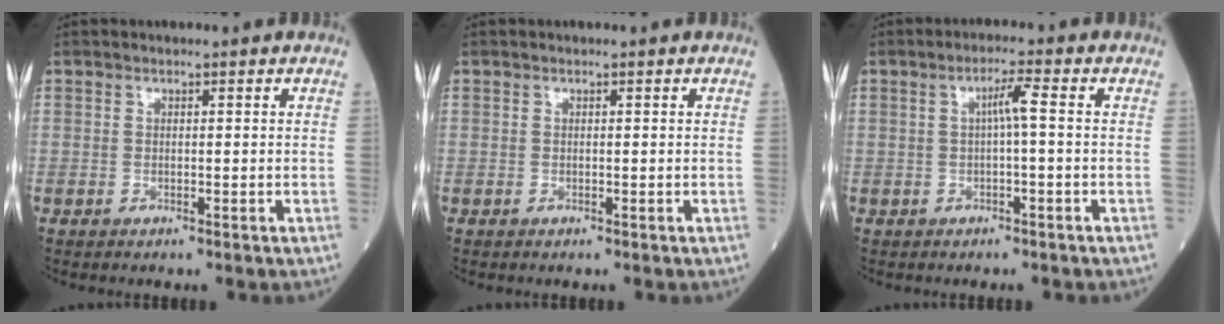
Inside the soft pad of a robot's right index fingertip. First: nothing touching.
{"total": 0.0}
{"total": 2.9, "force": [0.1, 0.0, 2.9], "torque": [-0.050, 0.007, 0.003]}